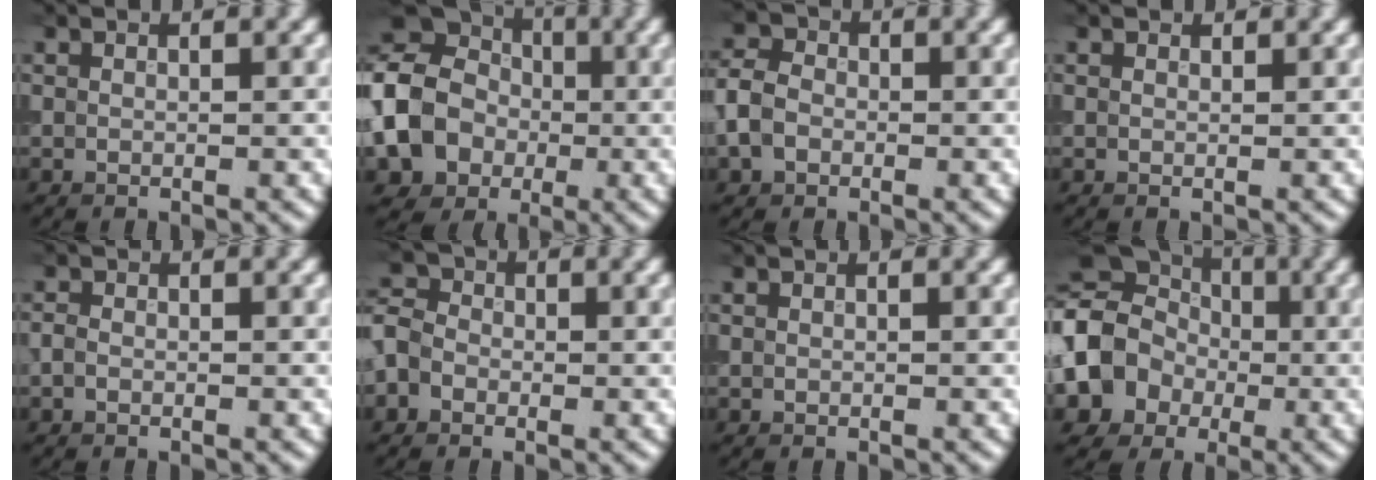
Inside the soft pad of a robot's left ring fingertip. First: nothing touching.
{"total": 11.8, "force": [-1.7, 10.0, 6.0], "torque": [-0.122, -0.010, -0.062]}
{"total": 3.5, "force": [-0.8, 2.8, 2.0], "torque": [-0.044, 0.006, -0.025]}
{"total": 0.5, "force": [0.4, 0.3, 0.1], "torque": [0.000, -0.001, 0.004]}
{"total": 0.8, "force": [-0.4, 0.6, 0.4], "torque": [-0.009, 0.000, -0.011]}
{"total": 3.6, "force": [-0.9, 3.1, 1.6], "torque": [-0.019, 0.018, -0.036]}
{"total": 0.0}
{"total": 9.4, "force": [-0.9, 8.1, 4.8], "torque": [-0.087, -0.011, -0.037]}